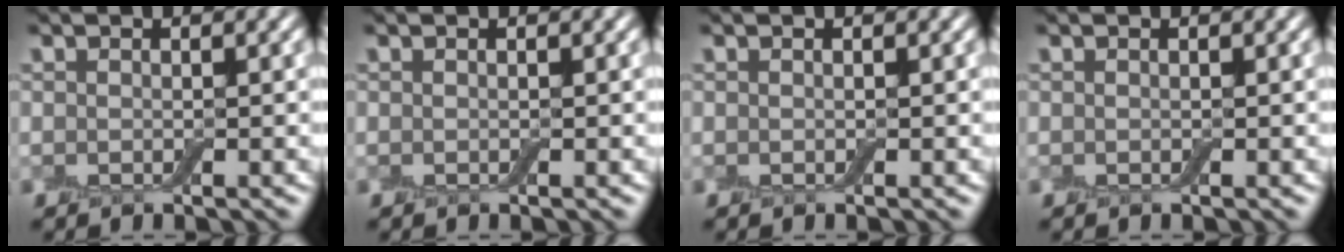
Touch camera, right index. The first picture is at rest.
{"total": 0.0}
{"total": 0.0}
{"total": 0.0}